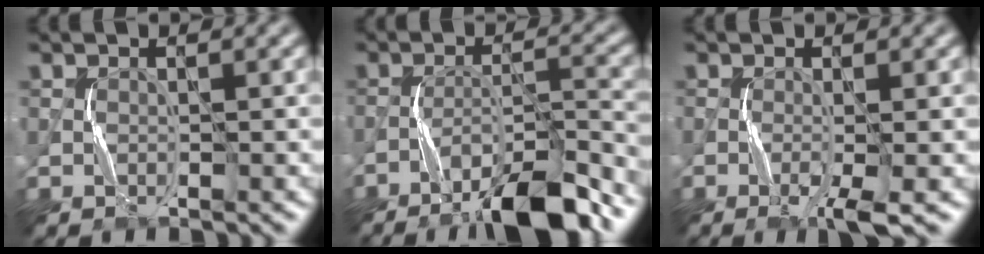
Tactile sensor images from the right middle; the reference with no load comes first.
{"total": 8.3, "force": [-6.4, 1.1, 5.1], "torque": [-0.080, 0.012, -0.109]}
{"total": 2.5, "force": [-1.2, 0.0, 2.1], "torque": [-0.043, -0.001, -0.025]}